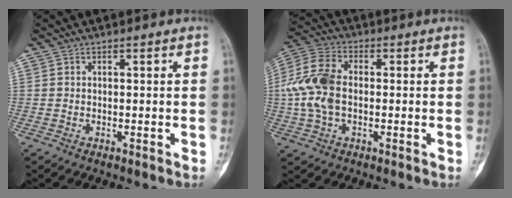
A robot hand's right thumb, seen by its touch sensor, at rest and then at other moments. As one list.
[{"total": 11.6, "force": [-0.3, 7.3, 9.0], "torque": [-0.200, 0.025, -0.012]}]